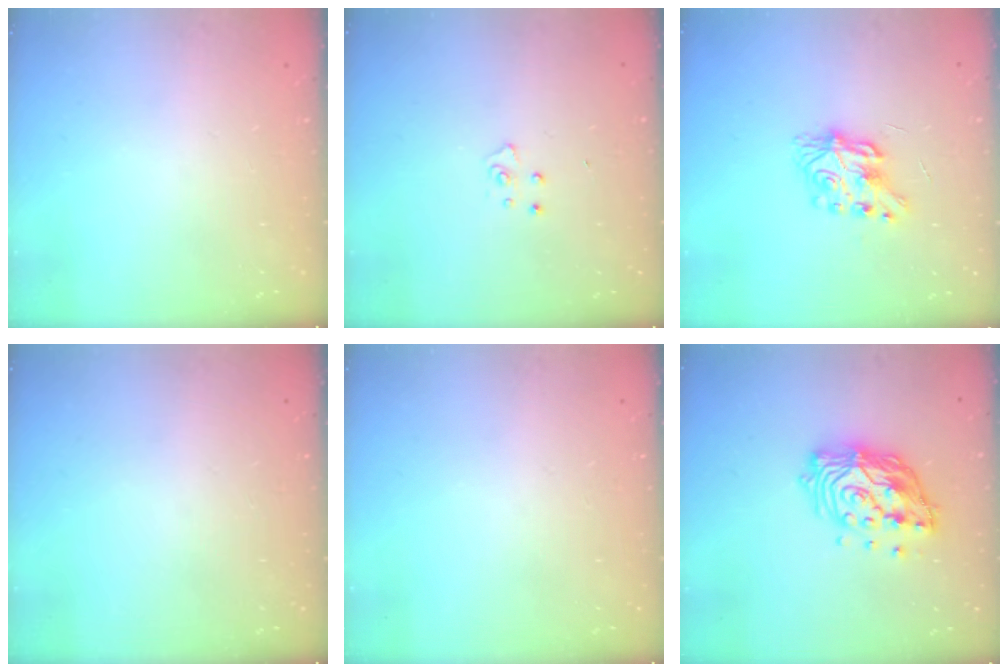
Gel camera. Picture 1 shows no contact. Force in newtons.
{"total": 3.9, "press": 3.9, "slide": 0.3}
{"total": 7.8, "press": 7.8, "slide": 0.1}
{"total": 0.0}
{"total": 0.0}
{"total": 14.9, "press": 14.9, "slide": 1.3}